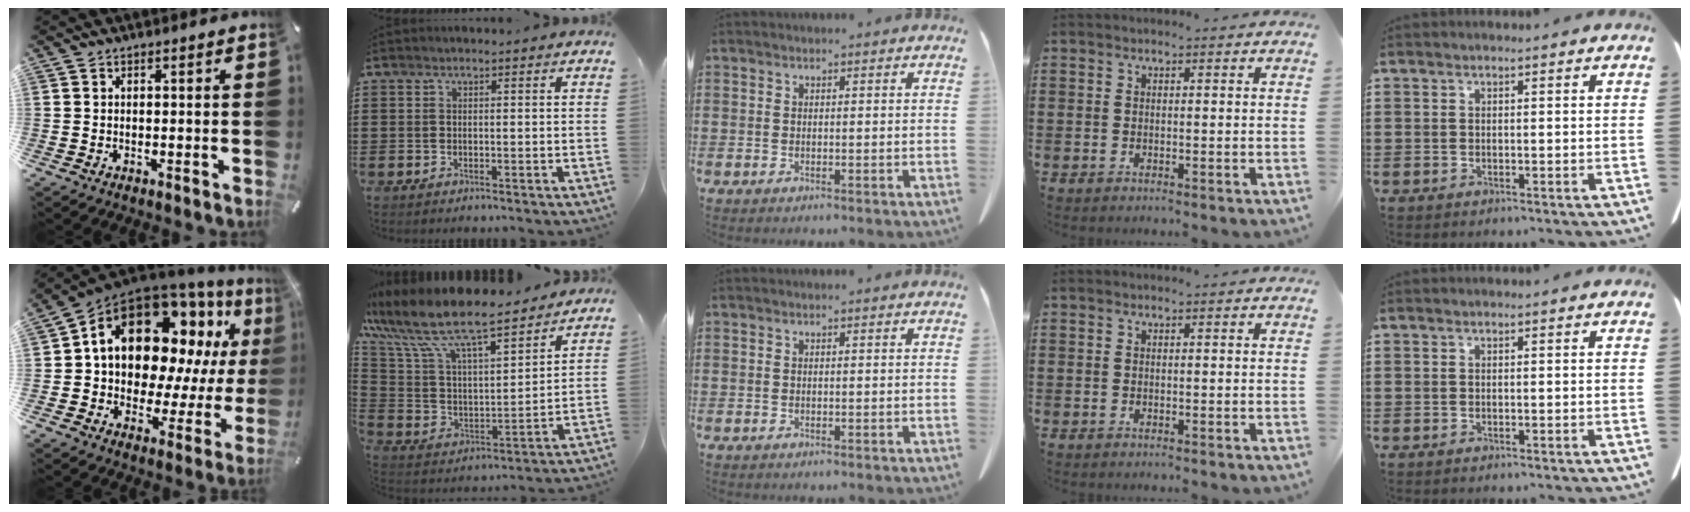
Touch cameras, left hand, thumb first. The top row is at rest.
{"thumb": {"total": 18.9, "force": [8.9, 12.3, 11.3], "torque": [-0.196, -0.063, 0.153]}, "index": {"total": 10.4, "force": [8.6, 2.0, 5.5], "torque": [-0.142, -0.059, 0.147]}}